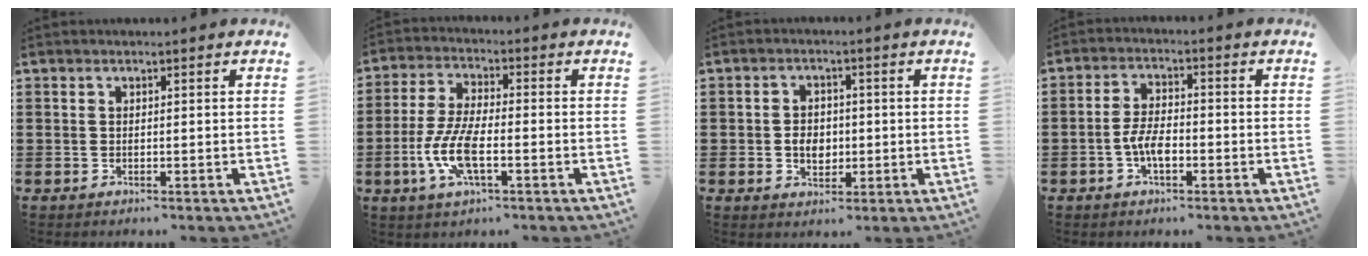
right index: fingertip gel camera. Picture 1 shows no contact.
{"total": 8.4, "force": [-2.8, 2.8, 7.4], "torque": [-0.169, -0.014, -0.056]}
{"total": 3.9, "force": [-0.5, 2.9, 2.5], "torque": [-0.045, 0.005, -0.013]}
{"total": 4.7, "force": [-1.7, 2.0, 3.9], "torque": [-0.094, -0.003, -0.039]}